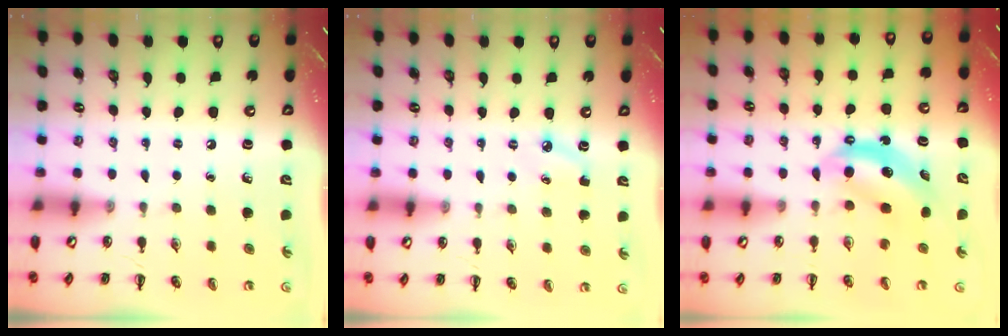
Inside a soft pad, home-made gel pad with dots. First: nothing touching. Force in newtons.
{"total": 2.8, "press": 2.7, "slide": 0.7}
{"total": 6.2, "press": 6.2, "slide": 0.4}